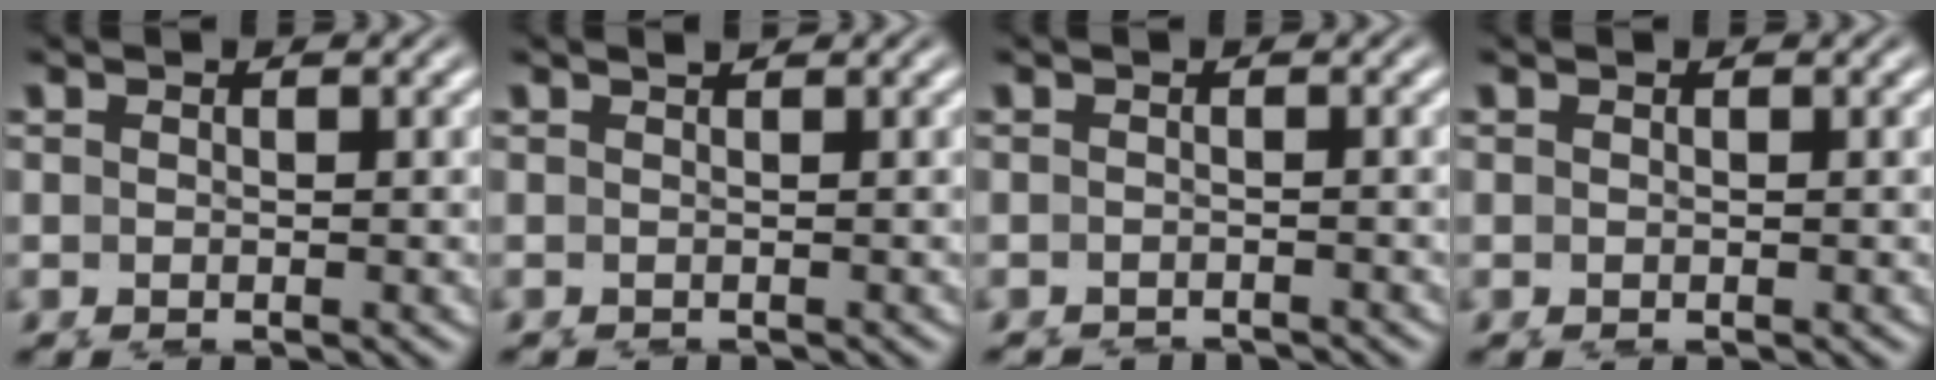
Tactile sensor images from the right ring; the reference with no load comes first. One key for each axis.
{"total": 0.7, "fx": -0.6, "fy": -0.3, "fz": -0.3, "tx": 0.003, "ty": -0.013, "tz": 0.003}
{"total": 3.8, "fx": -3.3, "fy": -1.6, "fz": -0.8, "tx": 0.024, "ty": -0.032, "tz": -0.034}
{"total": 0.0}